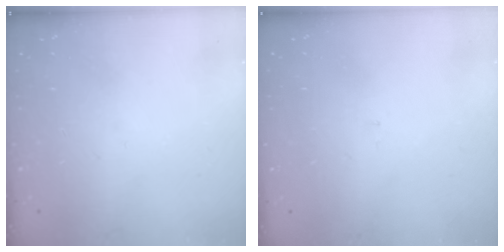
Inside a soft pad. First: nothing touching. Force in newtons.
{"total": 0.8, "press": 0.8, "slide": 0.1}